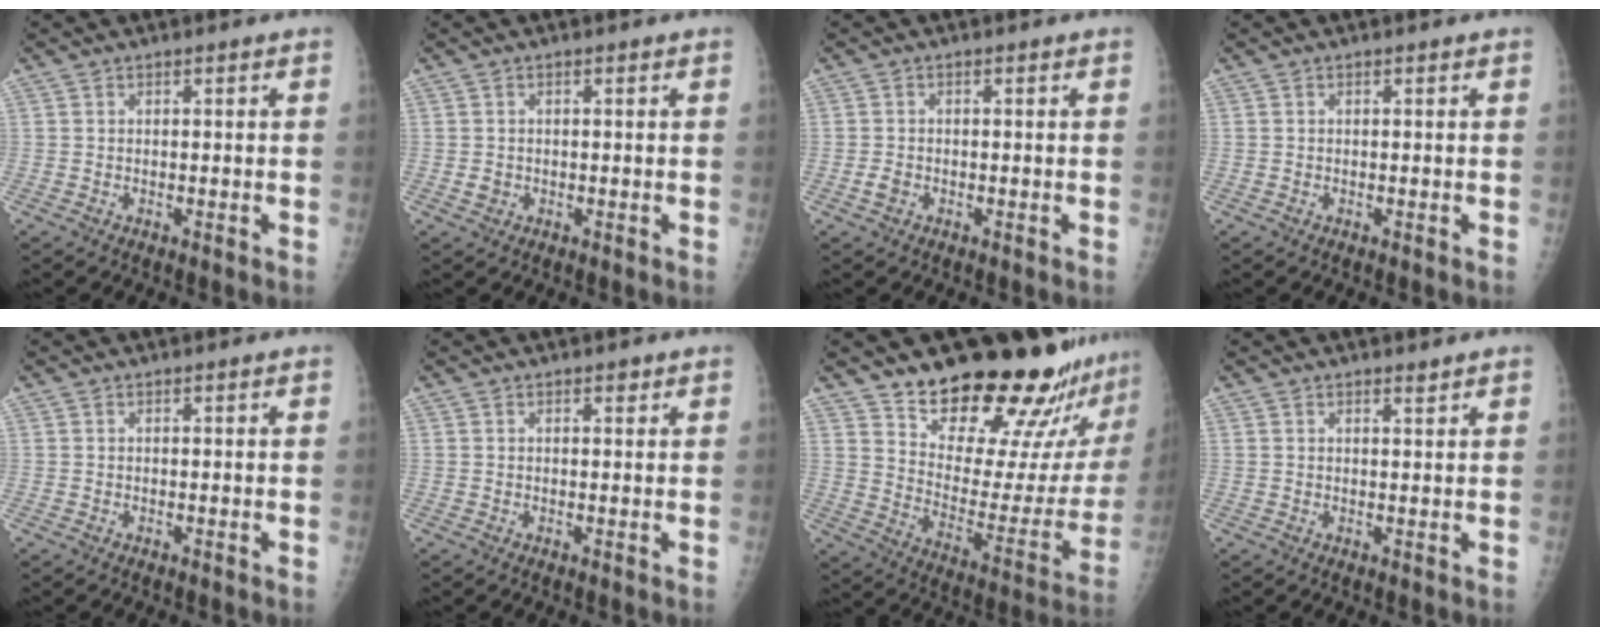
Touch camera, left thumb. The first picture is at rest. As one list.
[{"total": 1.5, "force": [-0.2, 1.3, 0.6], "torque": [-0.005, 0.002, 0.000]}, {"total": 1.8, "force": [-0.7, 1.3, 1.0], "torque": [-0.016, 0.002, -0.013]}, {"total": 0.0}, {"total": 0.0}, {"total": 1.0, "force": [0.6, 0.5, 0.5], "torque": [-0.001, -0.003, 0.007]}, {"total": 26.0, "force": [22.7, 6.8, 10.8], "torque": [-0.117, -0.172, 0.308]}, {"total": 1.1, "force": [1.0, 0.3, 0.5], "torque": [-0.006, -0.008, 0.016]}]